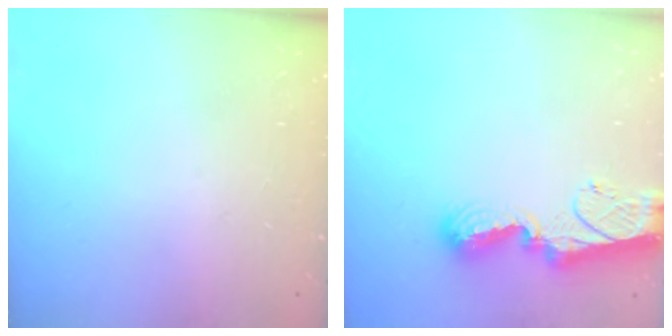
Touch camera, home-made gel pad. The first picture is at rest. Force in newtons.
{"total": 11.3, "press": 11.2, "slide": 1.0}